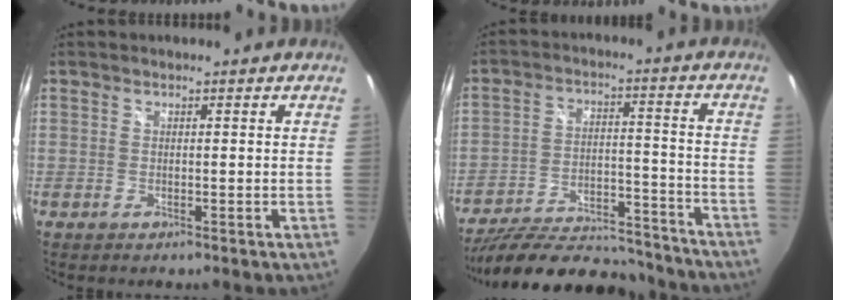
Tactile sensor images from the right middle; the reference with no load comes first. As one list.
[{"total": 24.5, "force": [-21.3, 7.2, 9.6], "torque": [-0.175, -0.001, -0.287]}]